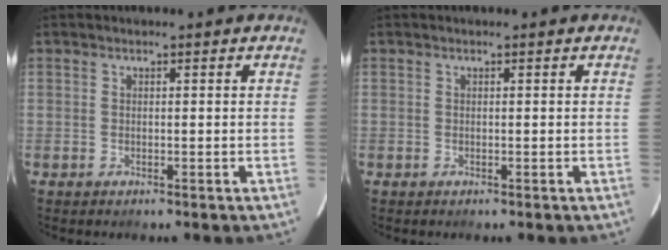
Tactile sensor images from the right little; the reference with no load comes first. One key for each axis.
{"total": 0.0}